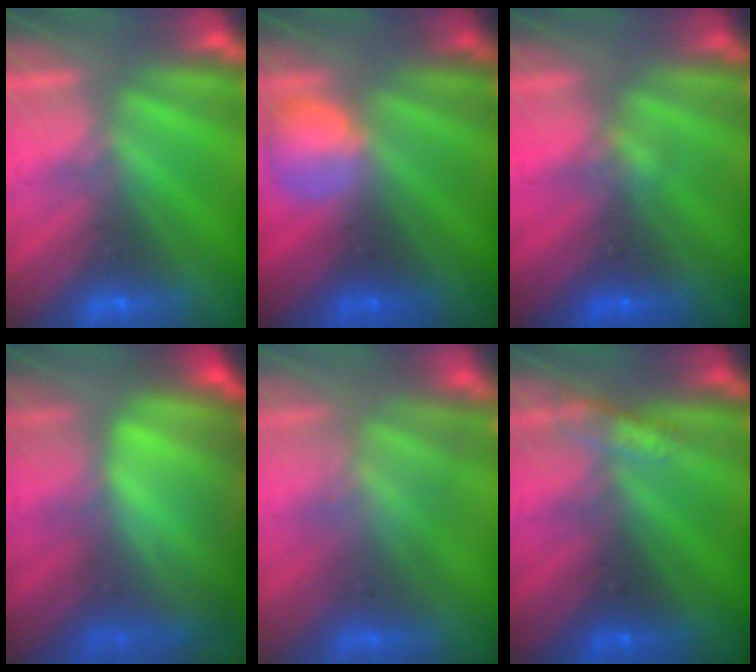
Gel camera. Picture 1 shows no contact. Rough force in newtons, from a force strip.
{"total": 2.4}
{"total": 1.2}
{"total": 7.3}
{"total": 4.6}
{"total": 3.1}